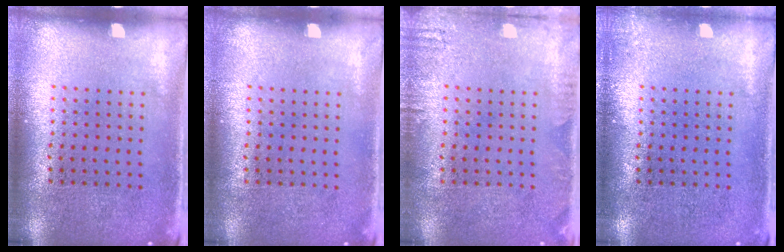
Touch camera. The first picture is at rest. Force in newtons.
{"total": 0.0}
{"total": 1.5, "press": 1.5, "slide": 0.2}
{"total": 0.7, "press": 0.7, "slide": 0.2}